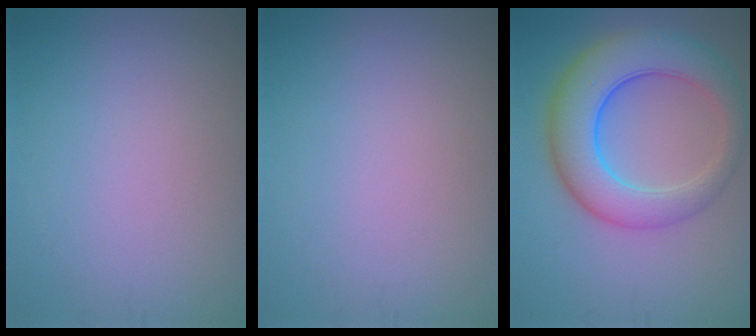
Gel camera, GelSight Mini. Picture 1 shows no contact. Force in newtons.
{"total": 0.0}
{"total": 8.2, "press": 8.2, "slide": 0.1}